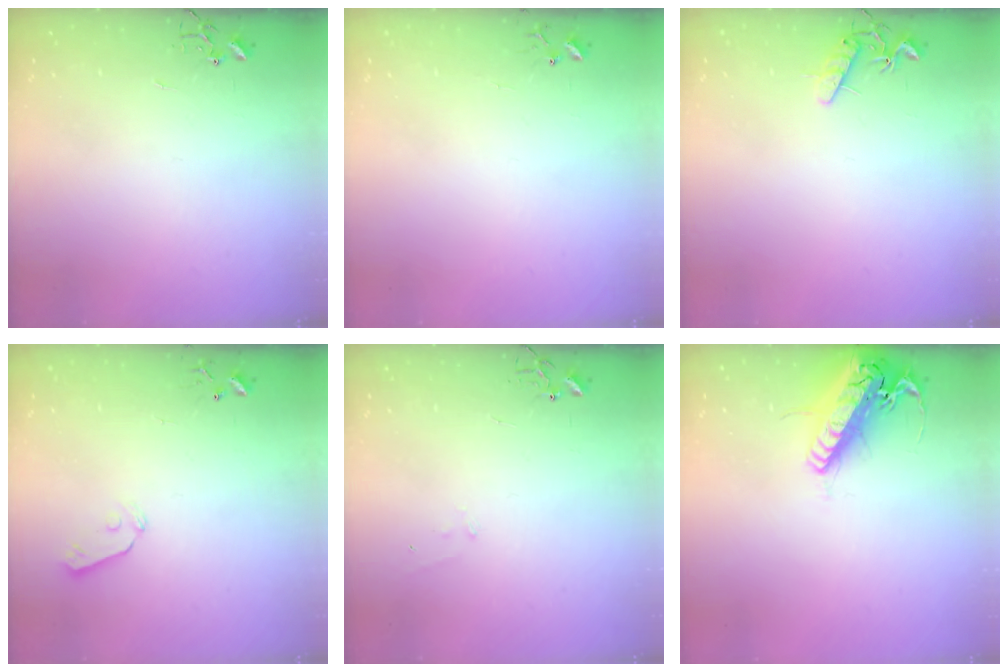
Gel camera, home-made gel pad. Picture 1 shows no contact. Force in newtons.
{"total": 5.6, "press": 5.6, "slide": 0.4}
{"total": 8.0, "press": 8.0, "slide": 0.4}
{"total": 4.3, "press": 4.3, "slide": 0.7}
{"total": 5.6, "press": 5.6, "slide": 0.7}
{"total": 21.0, "press": 20.7, "slide": 3.7}